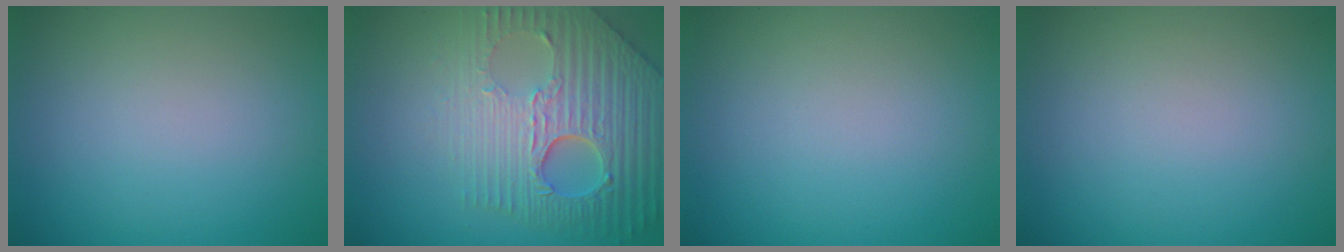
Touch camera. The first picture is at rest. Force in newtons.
{"total": 9.0, "press": 6.1, "slide": 6.6}
{"total": 0.0}
{"total": 0.0}